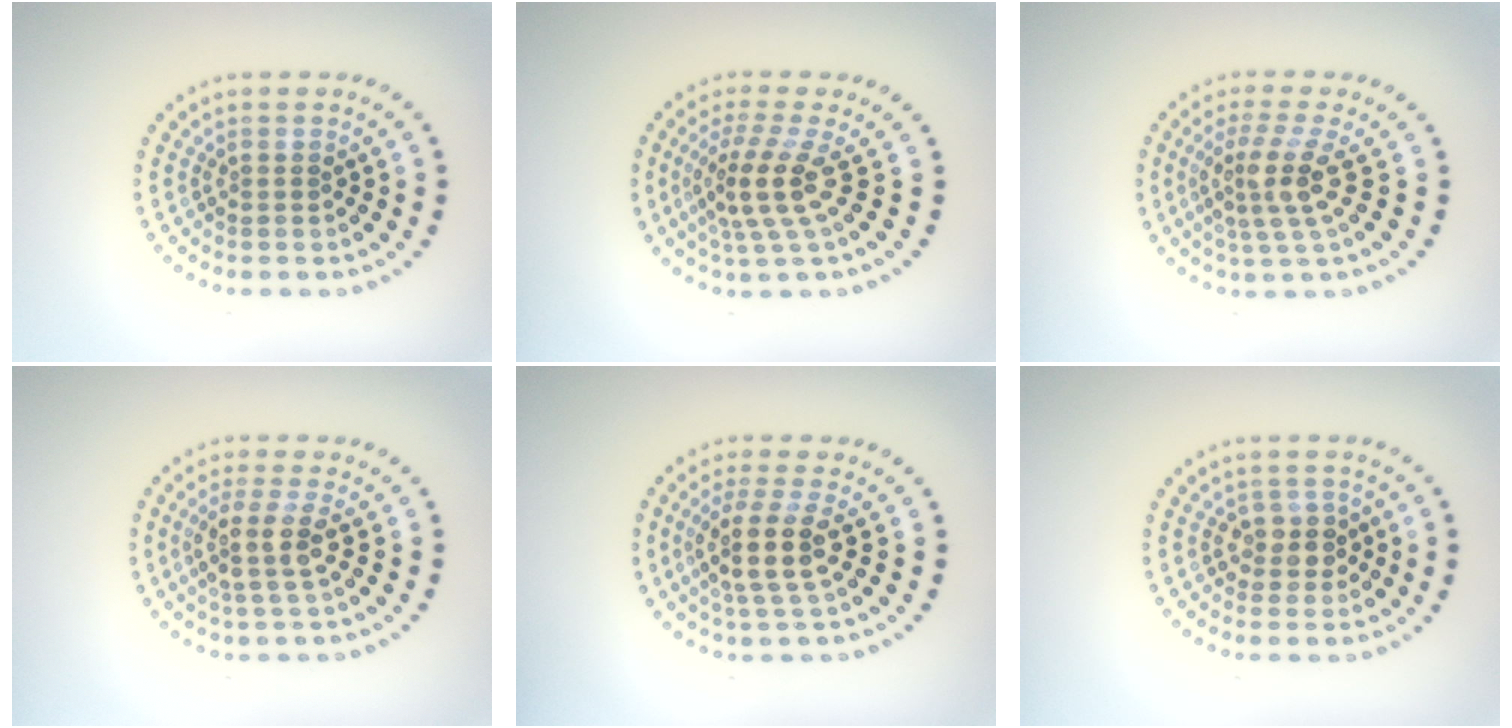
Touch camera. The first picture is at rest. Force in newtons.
{"total": 3.8, "press": 2.7, "slide": 2.7}
{"total": 3.9, "press": 2.9, "slide": 2.6}
{"total": 3.1, "press": 2.3, "slide": 2.0}
{"total": 4.0, "press": 3.3, "slide": 2.3}
{"total": 2.2, "press": 2.1, "slide": 0.6}